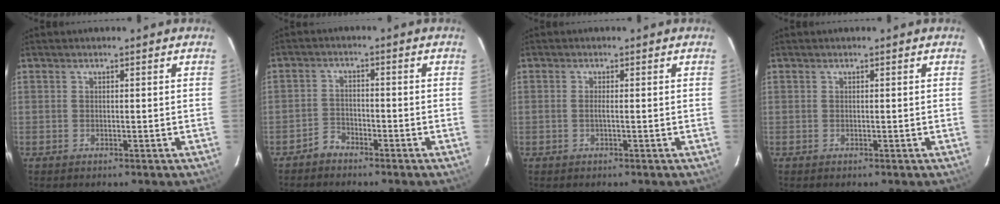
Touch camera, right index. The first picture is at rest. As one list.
[{"total": 2.7, "force": [-2.4, 1.4, 0.1], "torque": [-0.004, 0.009, -0.044]}, {"total": 1.0, "force": [-0.3, -0.1, 0.9], "torque": [-0.018, 0.001, -0.007]}, {"total": 0.0}]